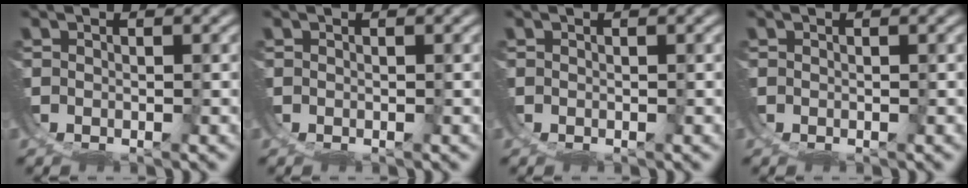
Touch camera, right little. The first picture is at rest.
{"total": 0.0}
{"total": 0.0}
{"total": 0.0}